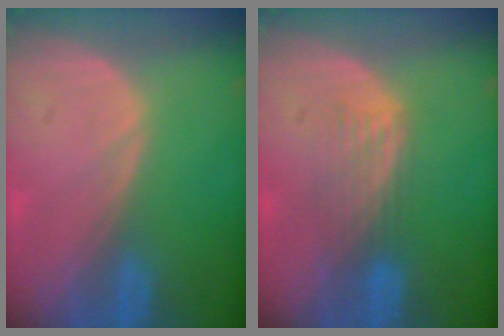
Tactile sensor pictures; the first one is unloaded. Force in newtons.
{"total": 4.4, "press": 3.7, "slide": 2.3}